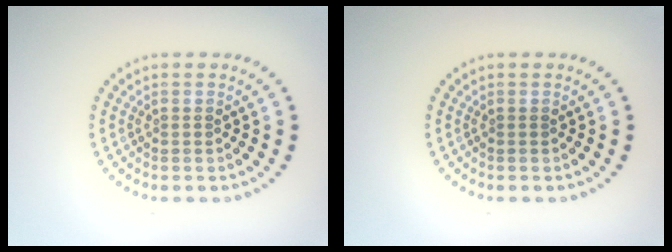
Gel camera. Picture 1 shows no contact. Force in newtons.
{"total": 0.0}